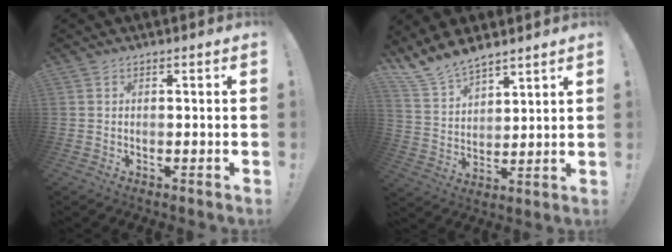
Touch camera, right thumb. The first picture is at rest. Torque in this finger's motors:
{"motor_torque": [0.03, 0.06, 0.18, 0.17, 0.00]}